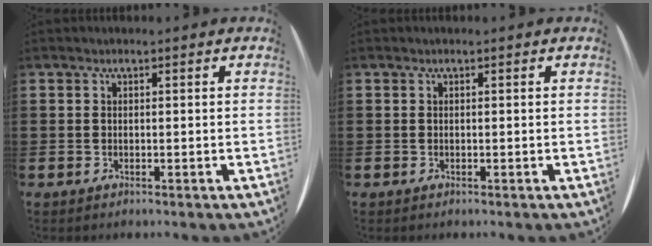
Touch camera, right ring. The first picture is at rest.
{"total": 0.0}